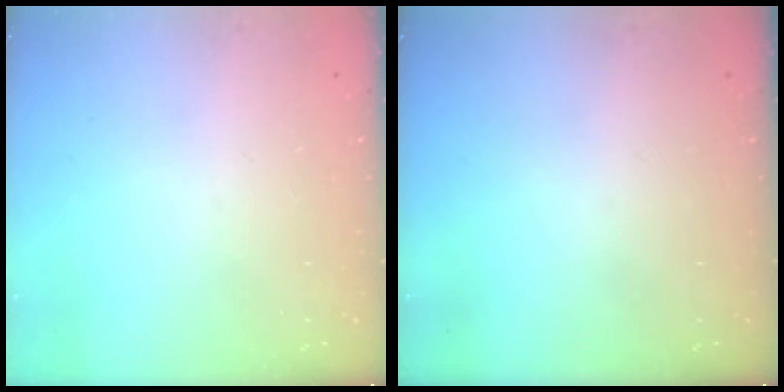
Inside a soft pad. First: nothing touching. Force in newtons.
{"total": 0.0}